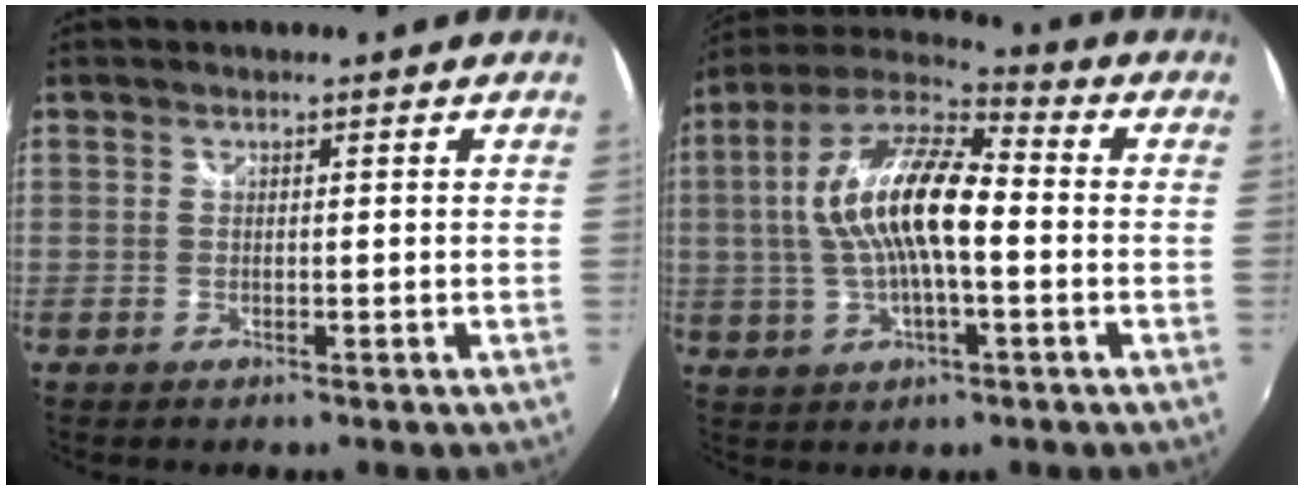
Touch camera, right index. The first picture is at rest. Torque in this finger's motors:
{"motor_torque": [1.50, -0.64, 1.05, 0.21]}